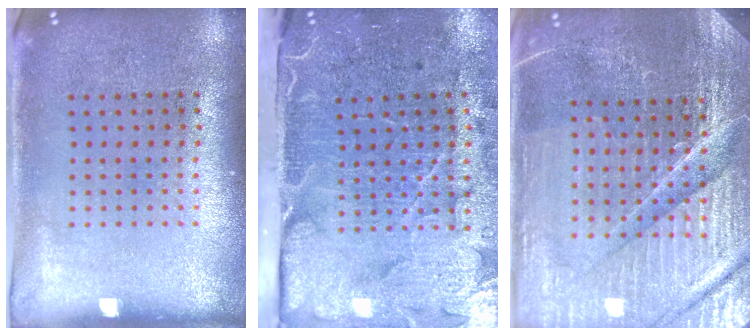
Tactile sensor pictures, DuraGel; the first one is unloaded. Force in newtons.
{"total": 5.0, "press": 4.0, "slide": 3.0}
{"total": 5.5, "press": 5.1, "slide": 2.1}